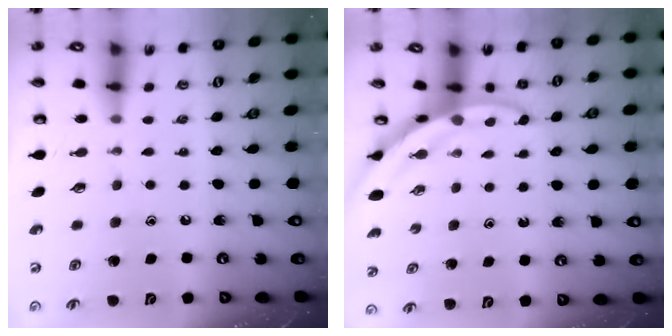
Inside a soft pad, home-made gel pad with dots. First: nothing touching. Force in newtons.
{"total": 2.8, "press": 2.8, "slide": 0.3}